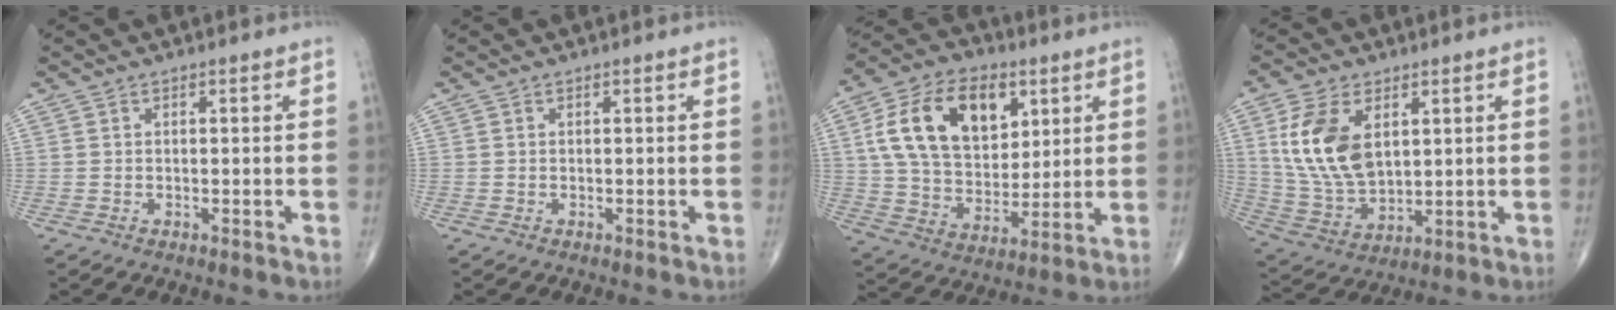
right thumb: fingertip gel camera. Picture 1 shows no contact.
{"total": 0.0}
{"total": 19.6, "force": [6.8, 12.5, 13.5], "torque": [-0.206, -0.013, 0.121]}
{"total": 14.3, "force": [4.2, 8.4, 10.8], "torque": [-0.205, -0.015, 0.093]}